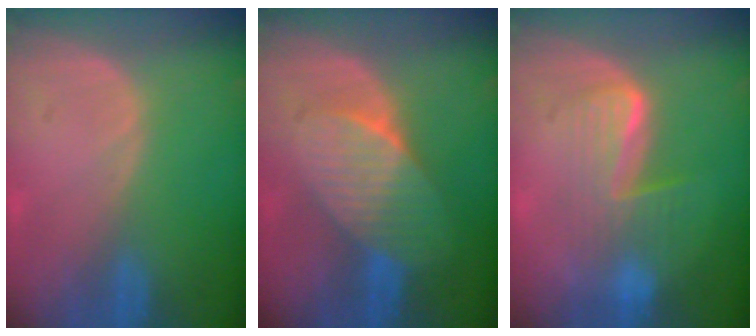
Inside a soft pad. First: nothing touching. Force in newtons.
{"total": 7.5, "press": 6.9, "slide": 2.9}
{"total": 6.4, "press": 6.3, "slide": 1.3}